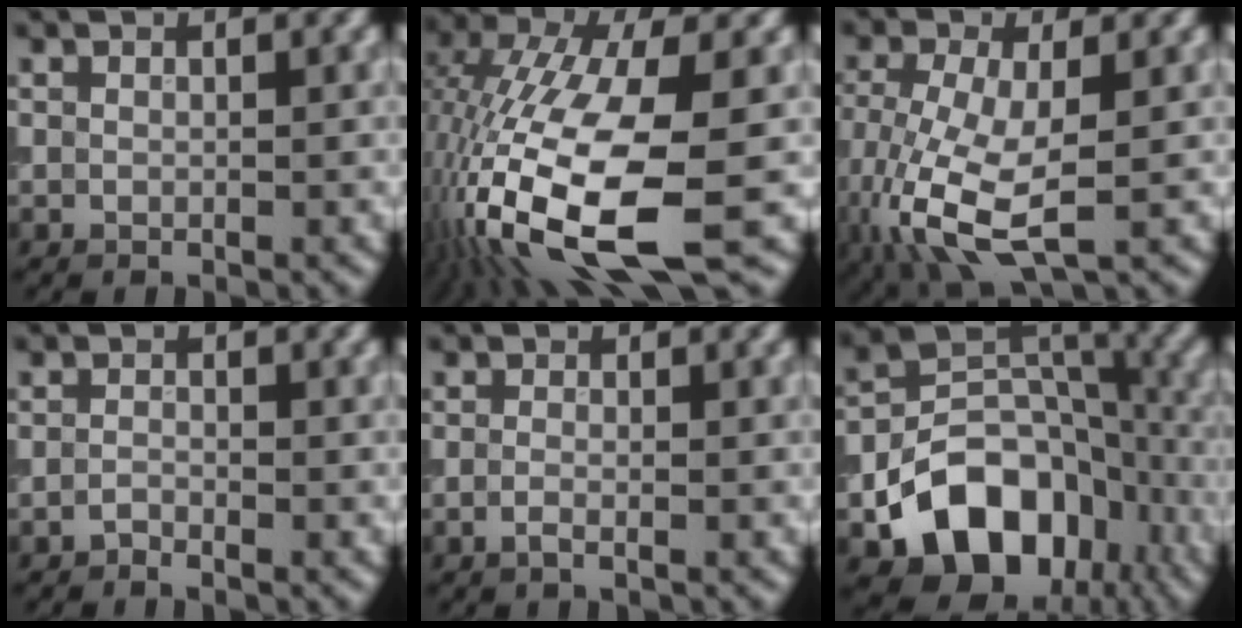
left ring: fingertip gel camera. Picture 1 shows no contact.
{"total": 15.1, "force": [-4.9, 5.6, 13.2], "torque": [-0.289, -0.019, -0.083]}
{"total": 7.7, "force": [-2.1, 3.6, 6.4], "torque": [-0.160, -0.020, -0.036]}
{"total": 0.8, "force": [-0.7, -0.1, -0.1], "torque": [-0.004, 0.001, -0.013]}
{"total": 0.7, "force": [-0.5, 0.0, 0.4], "torque": [-0.018, -0.004, -0.009]}
{"total": 11.3, "force": [-5.6, 7.7, 6.1], "torque": [-0.090, -0.002, -0.095]}